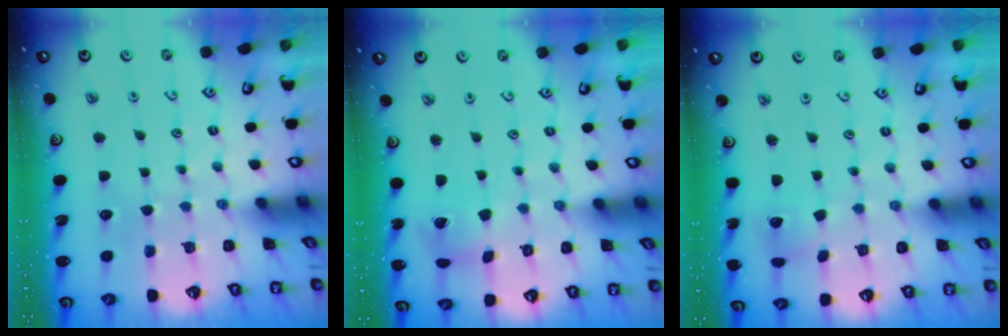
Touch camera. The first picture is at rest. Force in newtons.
{"total": 3.2, "press": 3.2, "slide": 0.4}
{"total": 2.5, "press": 2.5, "slide": 0.3}